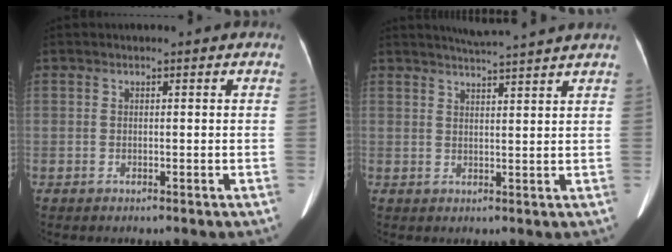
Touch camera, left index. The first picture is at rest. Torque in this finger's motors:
{"motor_torque": [0.17, -0.86, -0.03, 0.05]}